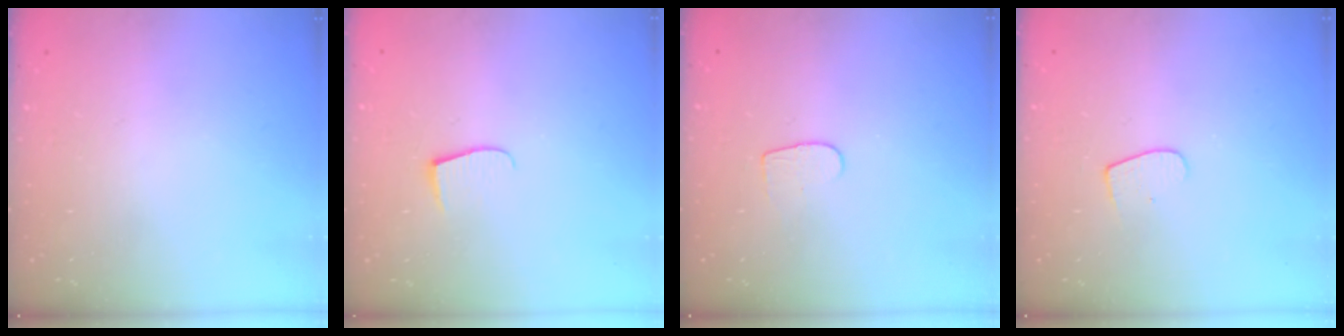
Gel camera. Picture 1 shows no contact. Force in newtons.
{"total": 5.9, "press": 5.9, "slide": 0.4}
{"total": 3.9, "press": 3.9, "slide": 0.4}
{"total": 5.0, "press": 5.0, "slide": 0.4}